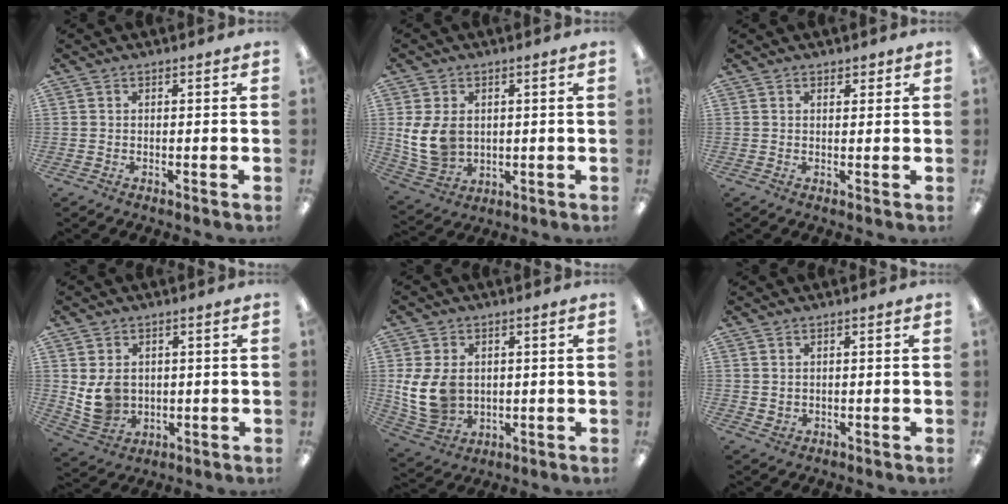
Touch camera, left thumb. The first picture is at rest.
{"total": 10.1, "force": [1.2, 7.8, 6.4], "torque": [-0.159, 0.004, 0.022]}
{"total": 1.5, "force": [1.1, 1.0, 0.2], "torque": [0.004, -0.001, 0.019]}
{"total": 7.5, "force": [1.1, 6.4, 3.7], "torque": [-0.074, 0.002, 0.022]}
{"total": 11.8, "force": [0.8, 9.0, 7.5], "torque": [-0.184, 0.003, 0.017]}
{"total": 1.4, "force": [0.9, 1.1, 0.2], "torque": [-0.004, 0.002, 0.015]}